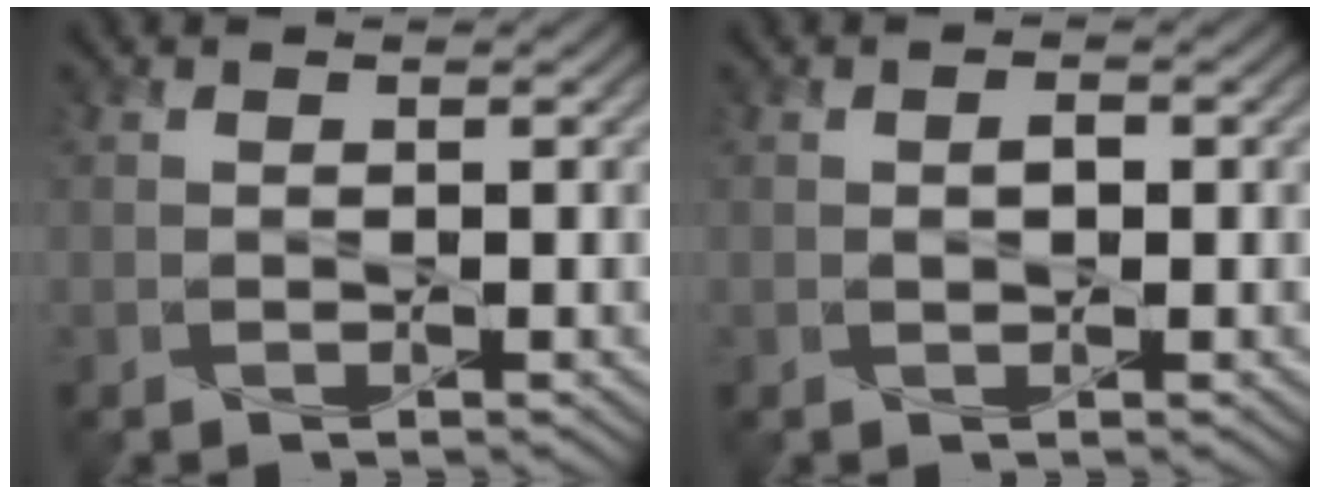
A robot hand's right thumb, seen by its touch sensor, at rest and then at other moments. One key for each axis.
{"total": 1.2, "fx": 0.1, "fy": 0.7, "fz": 1.0, "tx": -0.016, "ty": -0.001, "tz": 0.001}